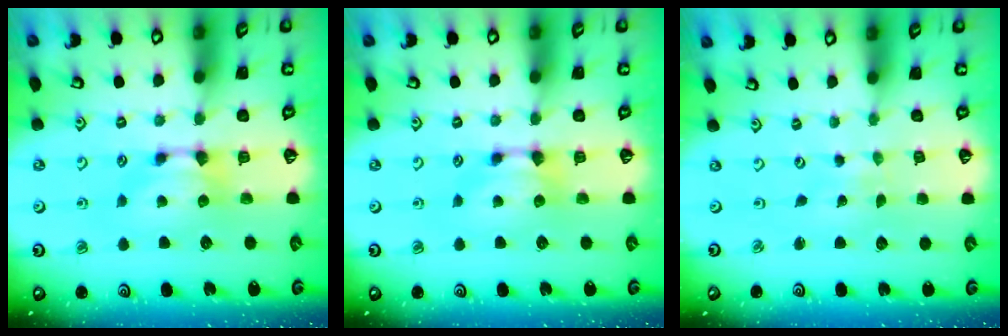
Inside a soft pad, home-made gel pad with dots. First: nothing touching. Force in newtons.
{"total": 0.0}
{"total": 6.9, "press": 6.9, "slide": 0.5}